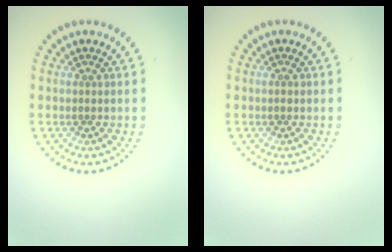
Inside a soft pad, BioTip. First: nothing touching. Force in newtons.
{"total": 0.6, "press": 0.6, "slide": 0.1}